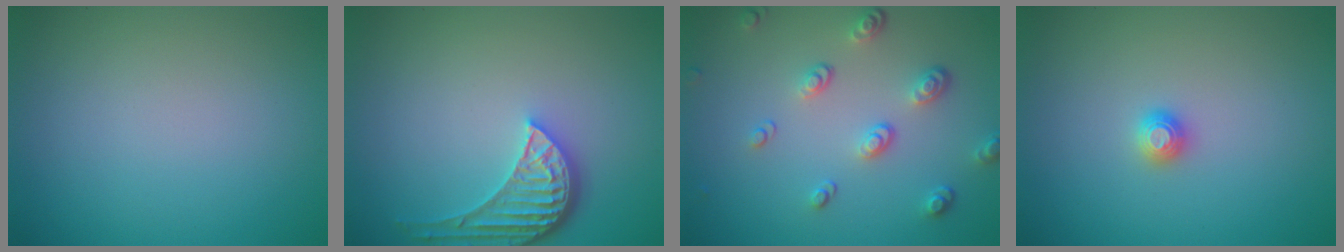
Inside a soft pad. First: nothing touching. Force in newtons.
{"total": 4.3, "press": 3.5, "slide": 2.6}
{"total": 3.2, "press": 2.5, "slide": 2.1}
{"total": 1.2, "press": 1.2, "slide": 0.1}